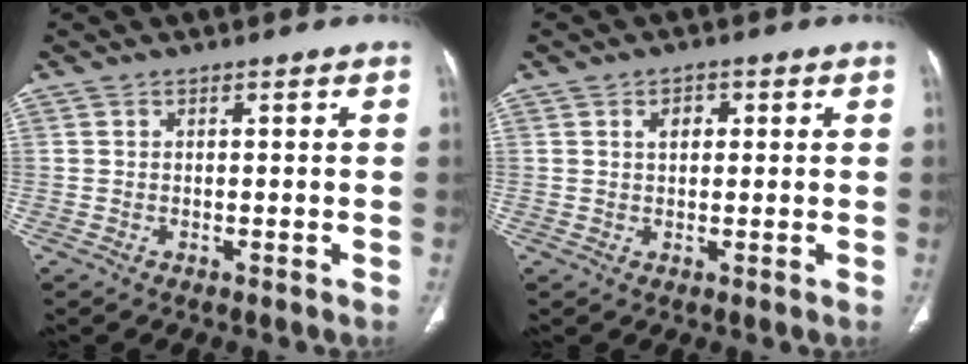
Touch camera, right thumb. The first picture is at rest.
{"total": 2.5, "force": [0.8, 1.7, 1.7], "torque": [-0.016, 0.000, 0.011]}